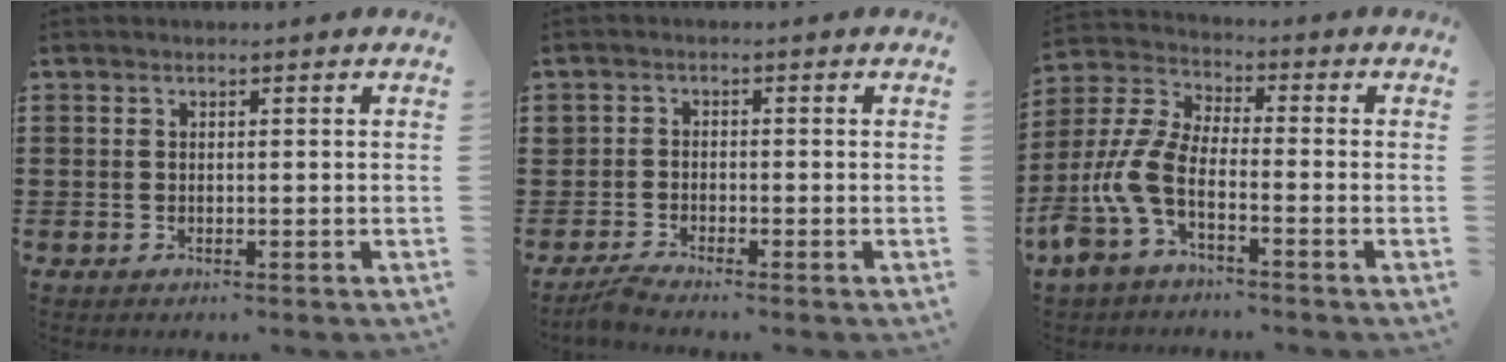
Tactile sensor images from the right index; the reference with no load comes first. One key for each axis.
{"total": 1.8, "fx": -1.7, "fy": 0.4, "fz": 0.4, "tx": -0.010, "ty": 0.005, "tz": -0.036}
{"total": 8.0, "fx": -3.8, "fy": 3.1, "fz": 6.3, "tx": -0.174, "ty": -0.023, "tz": -0.081}